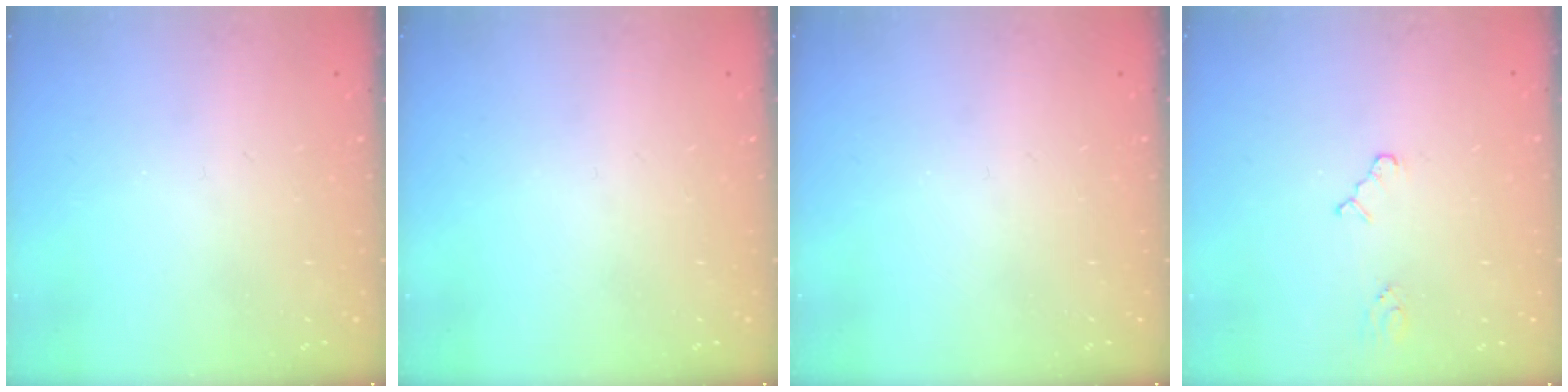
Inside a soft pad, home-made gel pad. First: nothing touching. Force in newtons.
{"total": 0.0}
{"total": 0.0}
{"total": 2.8, "press": 2.8, "slide": 0.4}